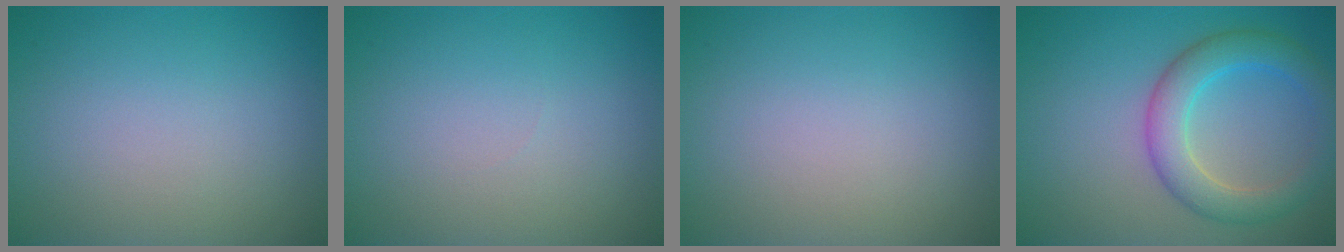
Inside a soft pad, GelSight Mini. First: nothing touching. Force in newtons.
{"total": 0.0}
{"total": 0.0}
{"total": 4.9, "press": 4.9, "slide": 0.1}